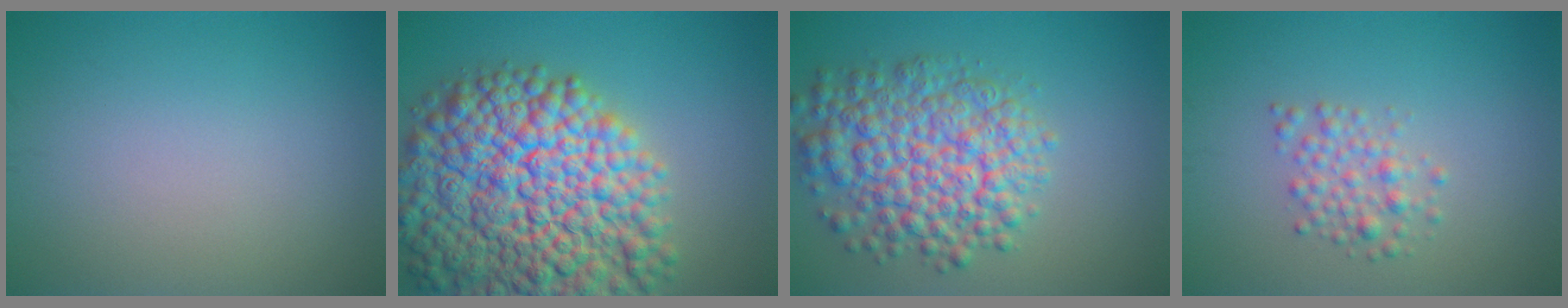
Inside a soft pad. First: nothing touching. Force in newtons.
{"total": 16.1, "press": 16.0, "slide": 0.8}
{"total": 8.1, "press": 8.1, "slide": 0.2}
{"total": 2.2, "press": 2.2, "slide": 0.0}